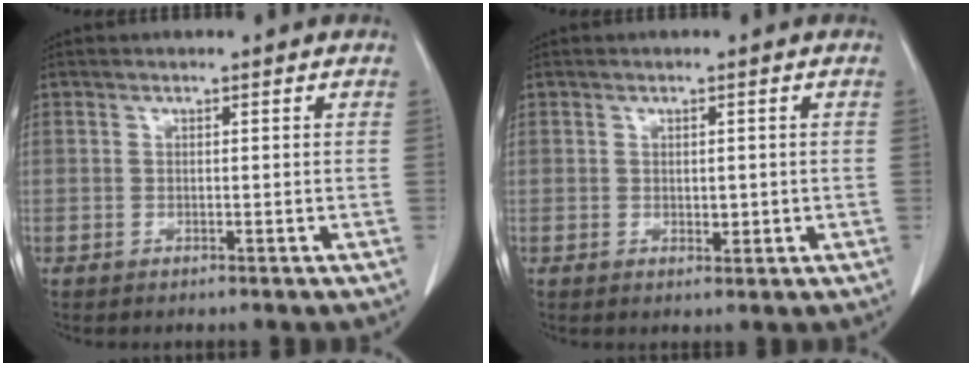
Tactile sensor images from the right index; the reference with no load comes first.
{"total": 1.7, "force": [0.0, 0.9, 1.4], "torque": [-0.020, -0.003, 0.004]}